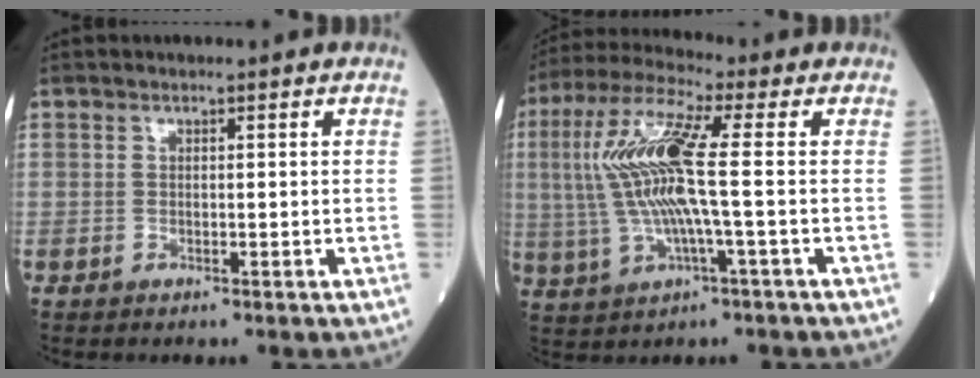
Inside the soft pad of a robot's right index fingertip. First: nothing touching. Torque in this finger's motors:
{"motor_torque": [1.98, 0.16, 1.05, 0.21]}